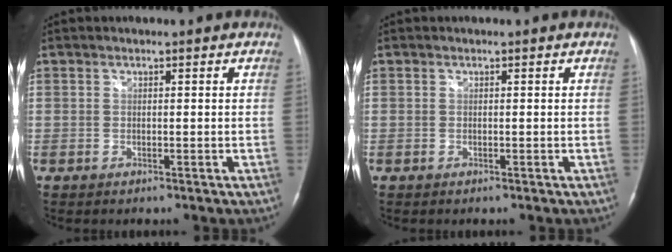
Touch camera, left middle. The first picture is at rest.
{"total": 0.0}